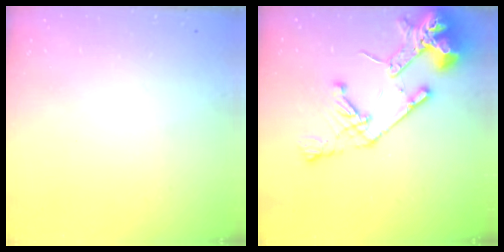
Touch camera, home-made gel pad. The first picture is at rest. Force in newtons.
{"total": 17.6, "press": 17.5, "slide": 2.1}